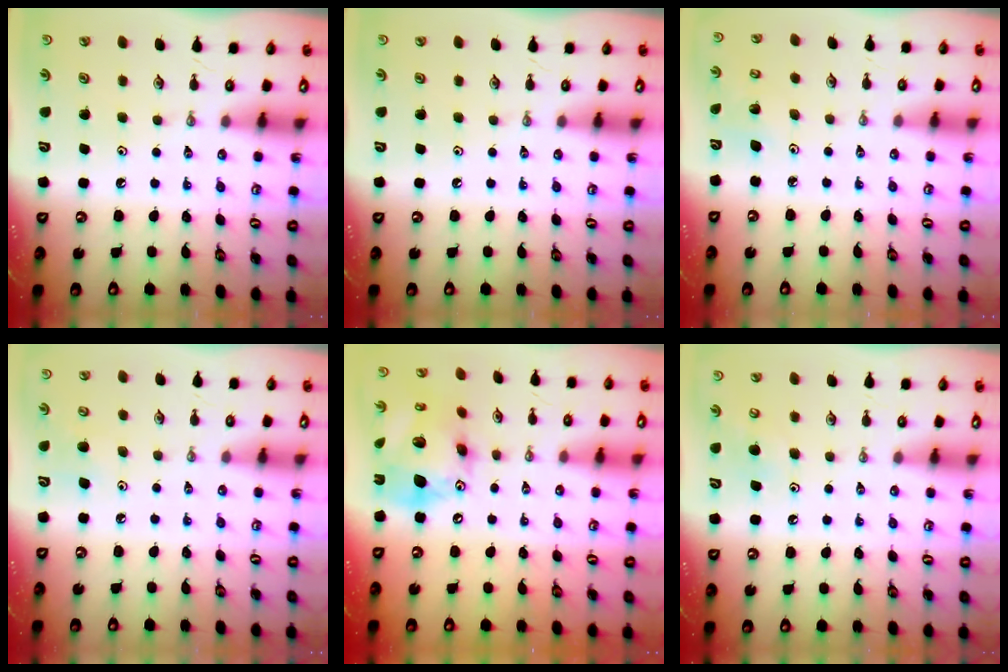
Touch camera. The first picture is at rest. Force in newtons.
{"total": 0.0}
{"total": 3.7, "press": 3.7, "slide": 0.4}
{"total": 6.9, "press": 6.7, "slide": 1.6}
{"total": 18.3, "press": 18.2, "slide": 2.3}
{"total": 5.4, "press": 5.3, "slide": 0.9}